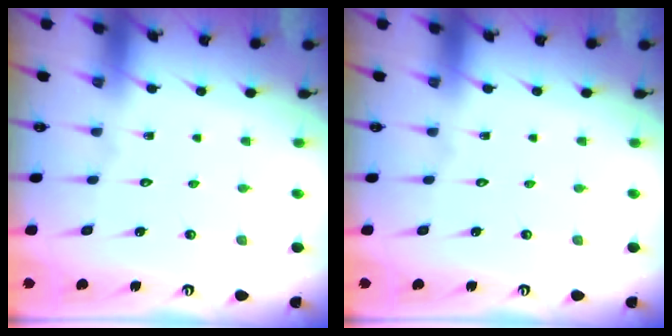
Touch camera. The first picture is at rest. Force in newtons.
{"total": 0.0}